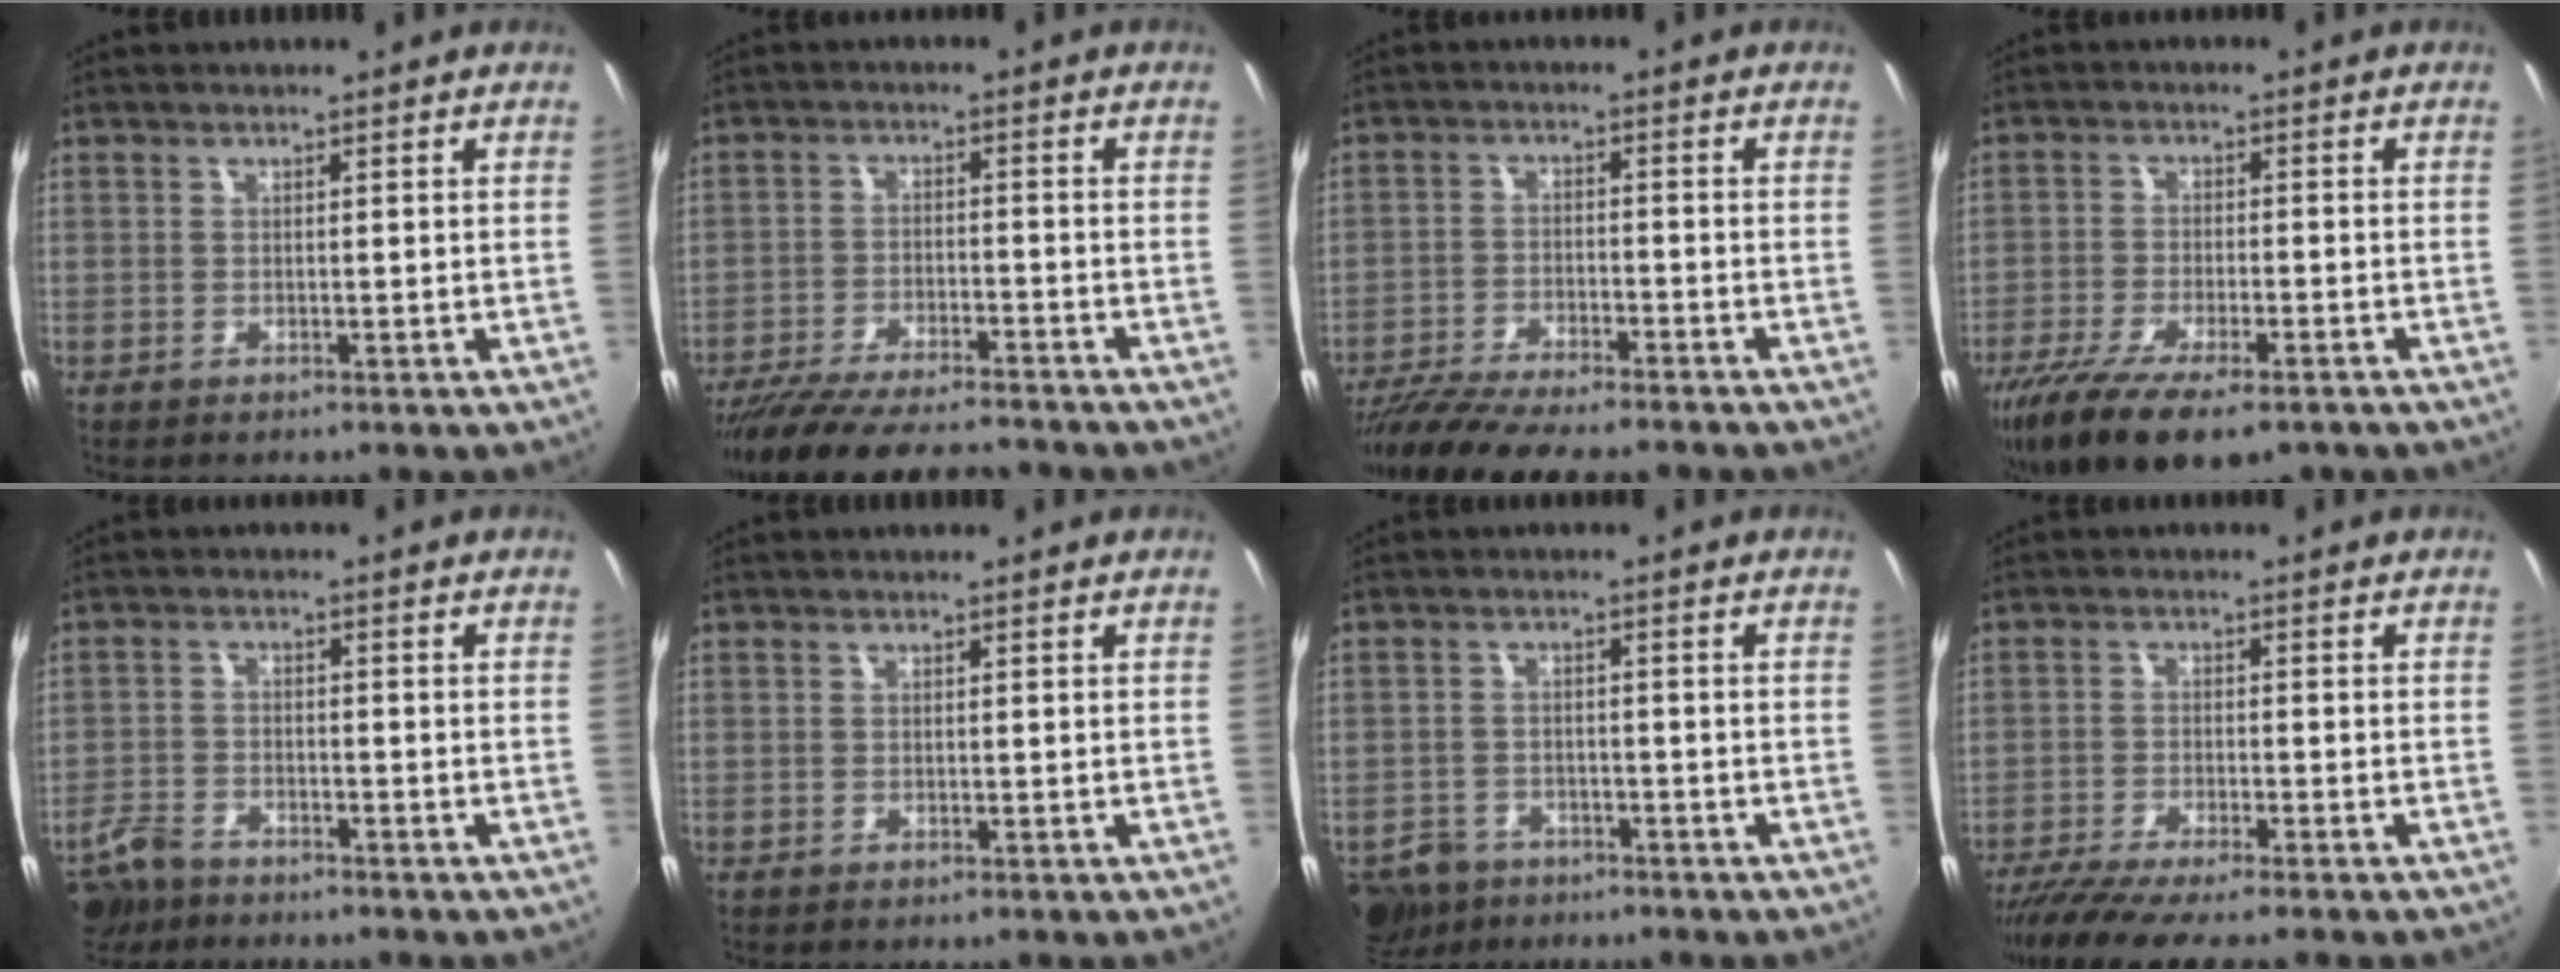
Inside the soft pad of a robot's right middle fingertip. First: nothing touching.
{"total": 15.3, "force": [-13.4, 2.7, 6.9], "torque": [-0.145, -0.028, -0.217]}
{"total": 12.9, "force": [-11.4, 1.6, 5.9], "torque": [-0.128, -0.029, -0.189]}
{"total": 16.0, "force": [-11.2, 5.3, 10.1], "torque": [-0.210, -0.054, -0.187]}
{"total": 6.1, "force": [-4.9, 2.8, 2.2], "torque": [-0.067, -0.002, -0.091]}
{"total": 0.0}
{"total": 8.1, "force": [-6.1, 4.7, 2.7], "torque": [-0.076, -0.005, -0.102]}
{"total": 8.7, "force": [-7.4, 0.1, 4.5], "torque": [-0.107, -0.035, -0.127]}